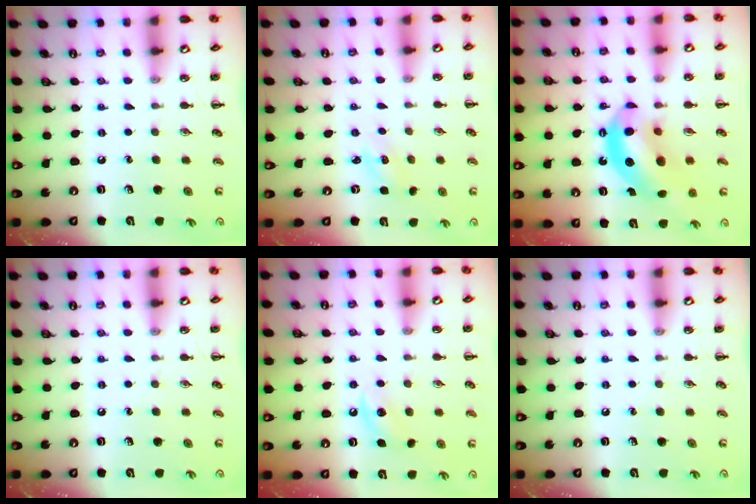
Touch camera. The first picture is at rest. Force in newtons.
{"total": 1.8, "press": 1.7, "slide": 0.5}
{"total": 13.4, "press": 12.9, "slide": 3.6}
{"total": 0.0}
{"total": 6.4, "press": 6.2, "slide": 1.8}
{"total": 0.0}